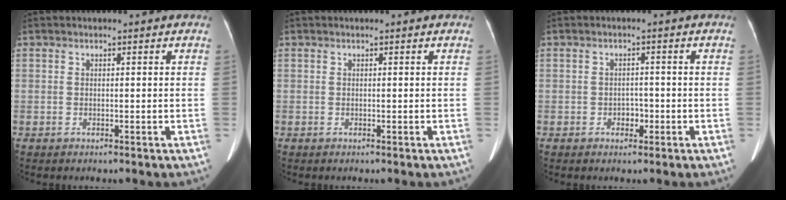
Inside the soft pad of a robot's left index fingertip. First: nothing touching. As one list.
[{"total": 0.0}, {"total": 1.8, "force": [-1.0, 1.3, 0.9], "torque": [-0.014, 0.001, -0.013]}]